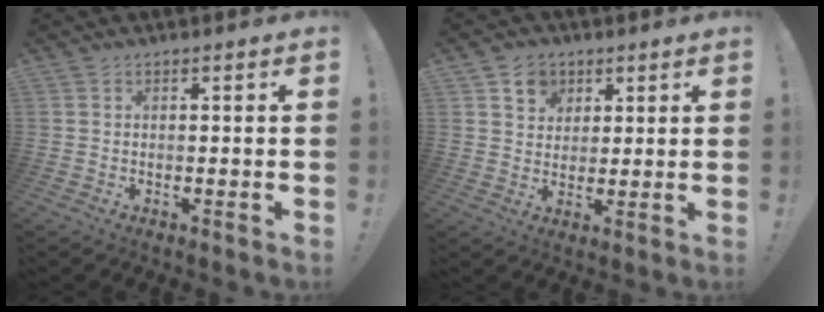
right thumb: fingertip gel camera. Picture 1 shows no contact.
{"total": 7.1, "force": [3.6, 5.9, 1.7], "torque": [-0.019, -0.020, 0.068]}